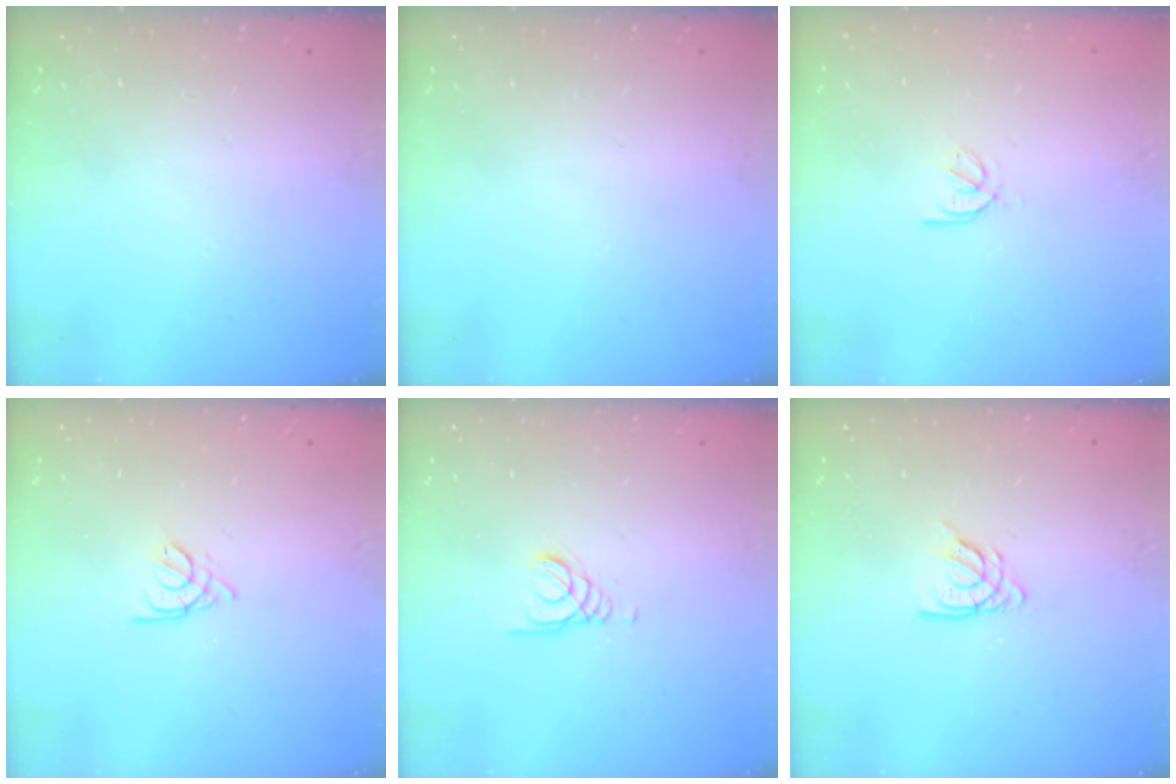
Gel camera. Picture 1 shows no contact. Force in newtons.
{"total": 0.0}
{"total": 2.5, "press": 2.4, "slide": 0.5}
{"total": 1.8, "press": 1.7, "slide": 0.5}
{"total": 1.6, "press": 1.6, "slide": 0.0}
{"total": 5.3, "press": 5.3, "slide": 0.5}